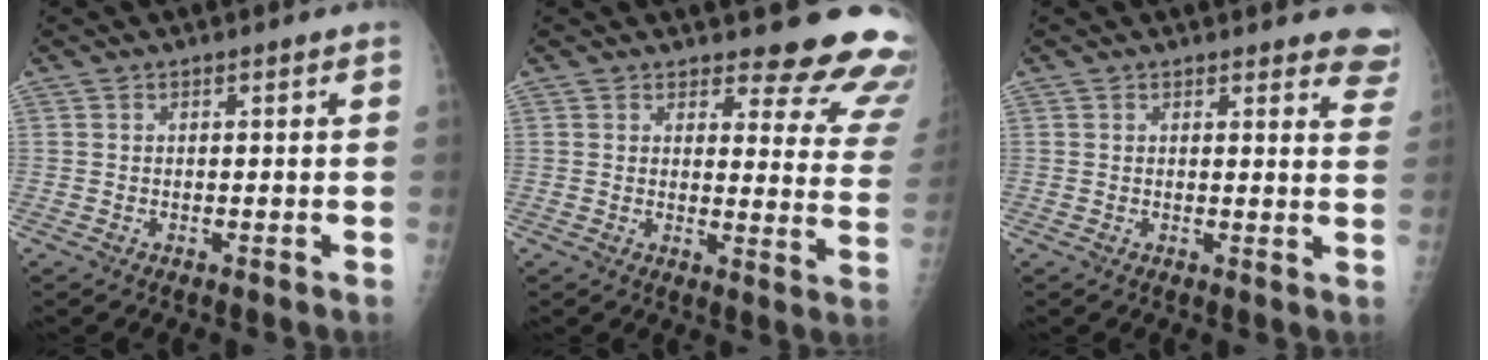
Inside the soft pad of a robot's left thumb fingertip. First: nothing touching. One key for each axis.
{"total": 16.2, "fx": 14.7, "fy": 4.7, "fz": 4.7, "tx": -0.001, "ty": -0.131, "tz": 0.143}
{"total": 7.2, "fx": 6.5, "fy": 2.1, "fz": 2.3, "tx": 0.014, "ty": -0.031, "tz": 0.044}